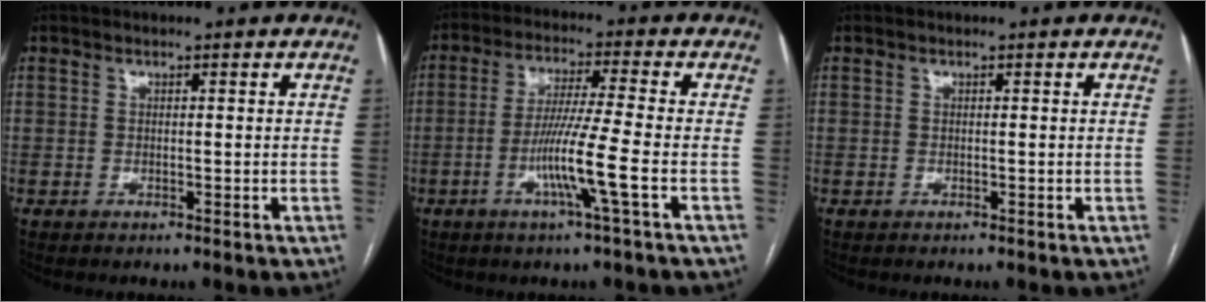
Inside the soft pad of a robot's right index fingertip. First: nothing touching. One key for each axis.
{"total": 8.7, "fx": -3.0, "fy": -1.5, "fz": 8.1, "tx": -0.155, "ty": -0.012, "tz": -0.061}
{"total": 0.0}